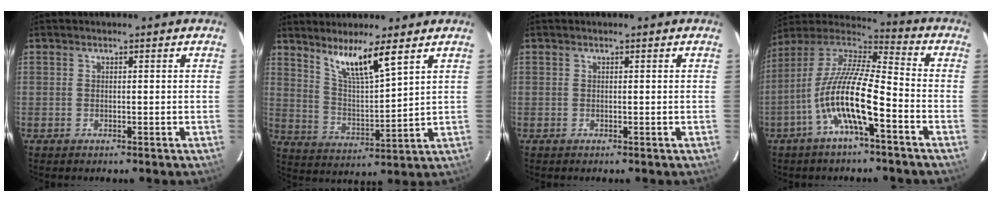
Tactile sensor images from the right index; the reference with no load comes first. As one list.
[{"total": 9.9, "force": [6.8, 0.8, 7.2], "torque": [-0.127, -0.003, 0.136]}, {"total": 0.0}, {"total": 15.2, "force": [-6.1, 3.1, 13.6], "torque": [-0.255, -0.006, -0.123]}]